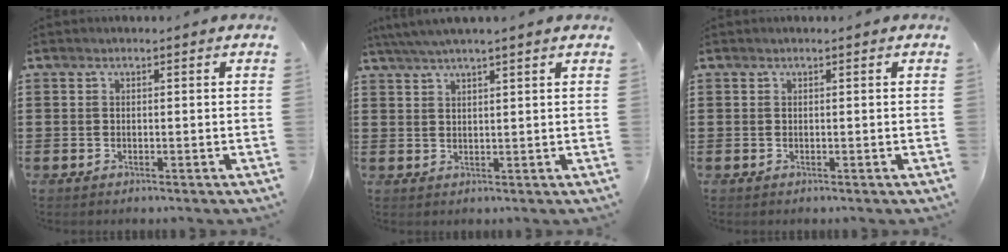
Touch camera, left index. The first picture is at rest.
{"total": 3.3, "force": [2.8, -0.3, 1.8], "torque": [-0.041, -0.002, 0.051]}
{"total": 0.0}